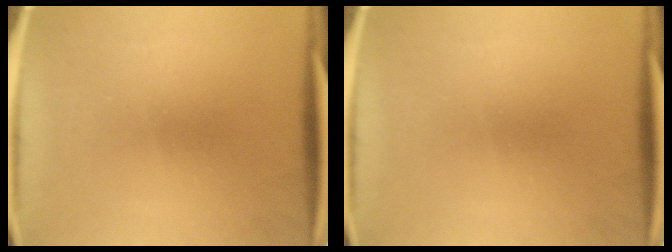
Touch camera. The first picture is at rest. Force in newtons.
{"total": 0.0}